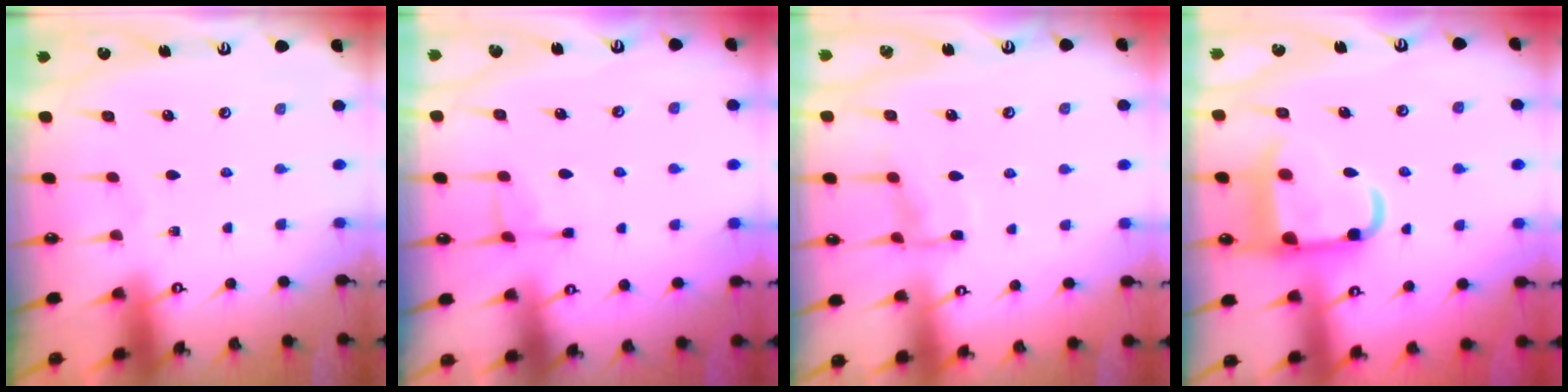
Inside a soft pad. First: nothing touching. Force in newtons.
{"total": 5.1, "press": 5.1, "slide": 0.9}
{"total": 7.7, "press": 7.7, "slide": 0.7}
{"total": 13.5, "press": 13.4, "slide": 1.8}